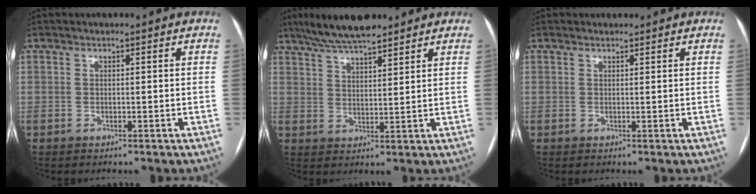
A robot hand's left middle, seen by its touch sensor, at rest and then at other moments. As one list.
[{"total": 10.5, "force": [8.7, 2.0, 5.6], "torque": [-0.096, 0.026, 0.150]}, {"total": 0.9, "force": [0.8, 0.4, 0.1], "torque": [-0.006, 0.008, 0.013]}]